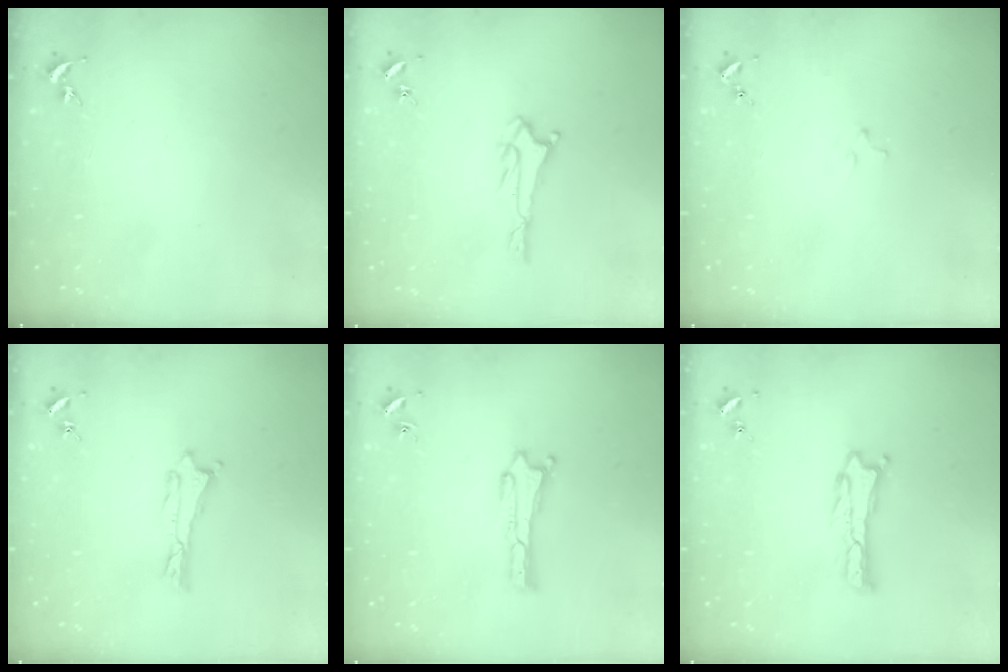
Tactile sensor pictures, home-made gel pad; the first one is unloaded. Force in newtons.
{"total": 1.7, "press": 1.7, "slide": 0.2}
{"total": 0.8, "press": 0.8, "slide": 0.2}
{"total": 0.0}
{"total": 0.0}
{"total": 0.6, "press": 0.5, "slide": 0.2}